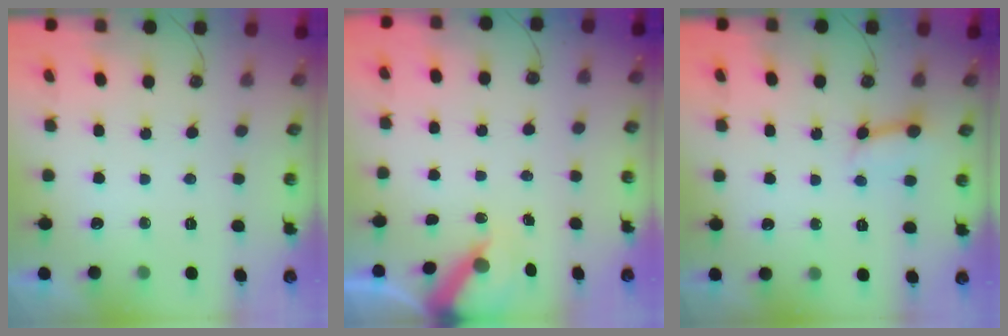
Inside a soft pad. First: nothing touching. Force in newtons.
{"total": 6.1, "press": 6.1, "slide": 0.6}
{"total": 3.4, "press": 3.4, "slide": 0.1}